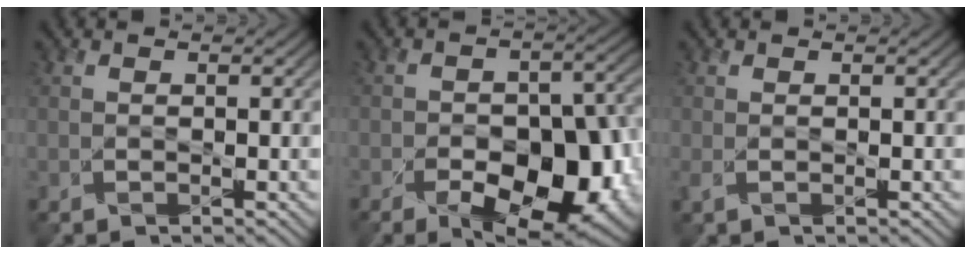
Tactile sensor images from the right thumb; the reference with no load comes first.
{"total": 14.5, "force": [-6.3, 8.2, 10.1], "torque": [-0.127, -0.028, -0.089]}
{"total": 0.7, "force": [0.2, 0.2, 0.7], "torque": [-0.019, -0.001, 0.005]}